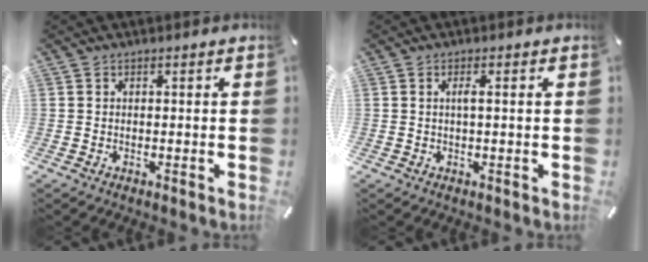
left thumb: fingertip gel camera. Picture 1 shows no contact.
{"total": 1.9, "force": [0.2, 0.2, 1.9], "torque": [-0.038, -0.002, 0.002]}